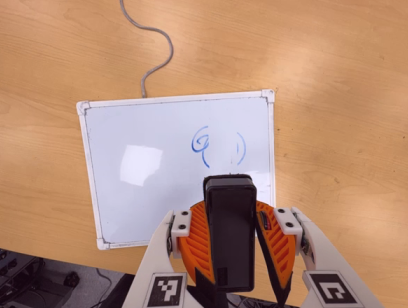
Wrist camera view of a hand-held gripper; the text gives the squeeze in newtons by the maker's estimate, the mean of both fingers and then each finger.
{"total": 8.4, "left": 8.2, "right": 8.7}